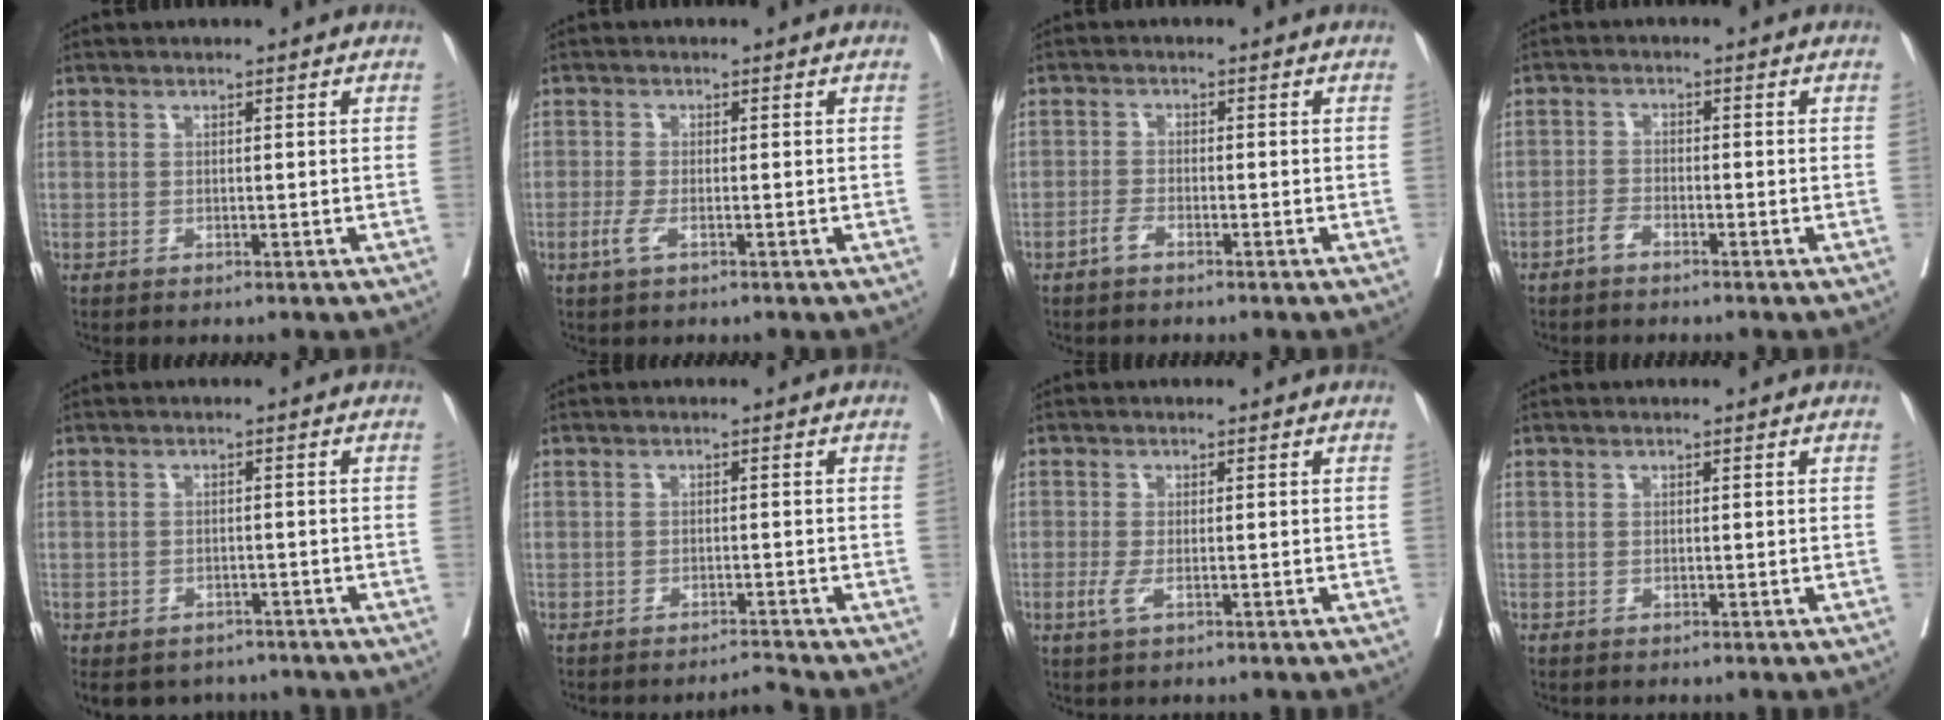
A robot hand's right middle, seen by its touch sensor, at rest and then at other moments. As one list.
[{"total": 2.2, "force": [-1.0, 0.6, 1.9], "torque": [-0.046, -0.004, -0.020]}, {"total": 1.6, "force": [-1.2, 0.4, 1.0], "torque": [-0.021, 0.000, -0.024]}, {"total": 1.3, "force": [-1.1, 0.6, 0.3], "torque": [-0.006, 0.002, -0.021]}, {"total": 8.1, "force": [-6.3, 4.8, 1.7], "torque": [-0.035, 0.000, -0.076]}, {"total": 1.6, "force": [-1.5, -0.6, -0.1], "torque": [0.004, -0.009, -0.022]}, {"total": 2.0, "force": [-0.7, 0.5, 1.8], "torque": [-0.042, -0.006, -0.013]}, {"total": 0.0}]